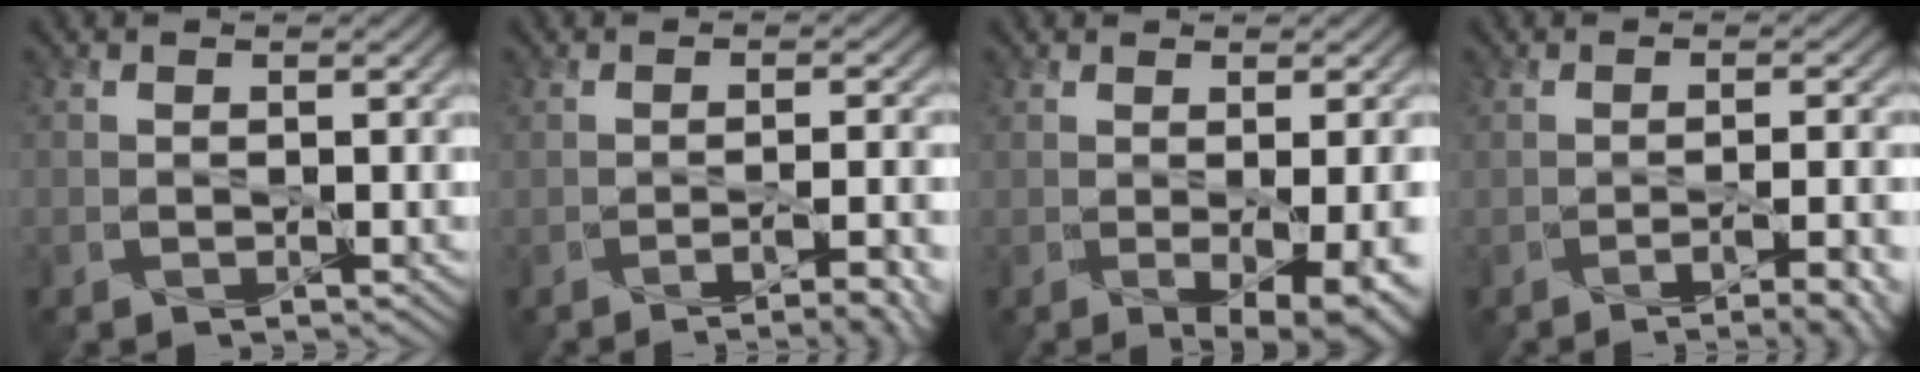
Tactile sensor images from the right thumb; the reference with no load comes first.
{"total": 6.2, "force": [-3.8, 1.5, 4.7], "torque": [-0.058, 0.000, -0.047]}
{"total": 6.8, "force": [-1.6, 2.3, 6.2], "torque": [-0.085, -0.017, 0.003]}
{"total": 6.9, "force": [-4.0, 1.8, 5.3], "torque": [-0.063, 0.001, -0.047]}